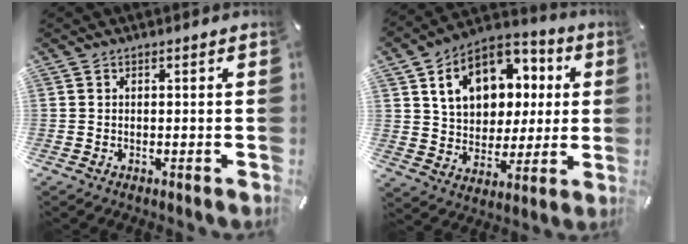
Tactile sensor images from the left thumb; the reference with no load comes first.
{"total": 15.4, "force": [5.3, 12.0, 8.0], "torque": [-0.136, -0.008, 0.103]}